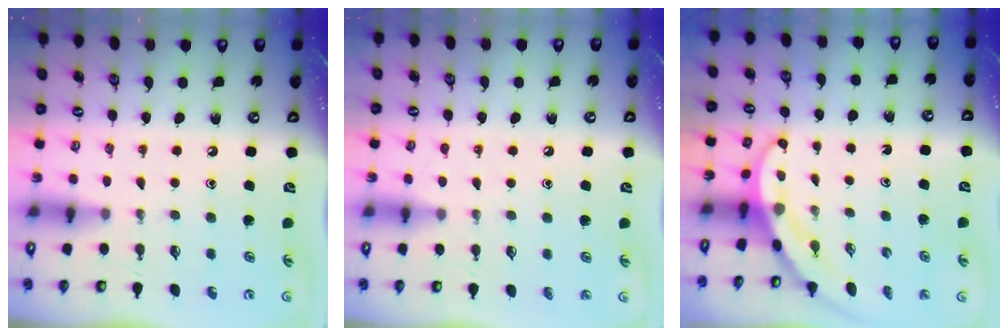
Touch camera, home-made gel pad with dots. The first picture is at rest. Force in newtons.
{"total": 3.0, "press": 3.0, "slide": 0.3}
{"total": 3.3, "press": 3.3, "slide": 0.2}